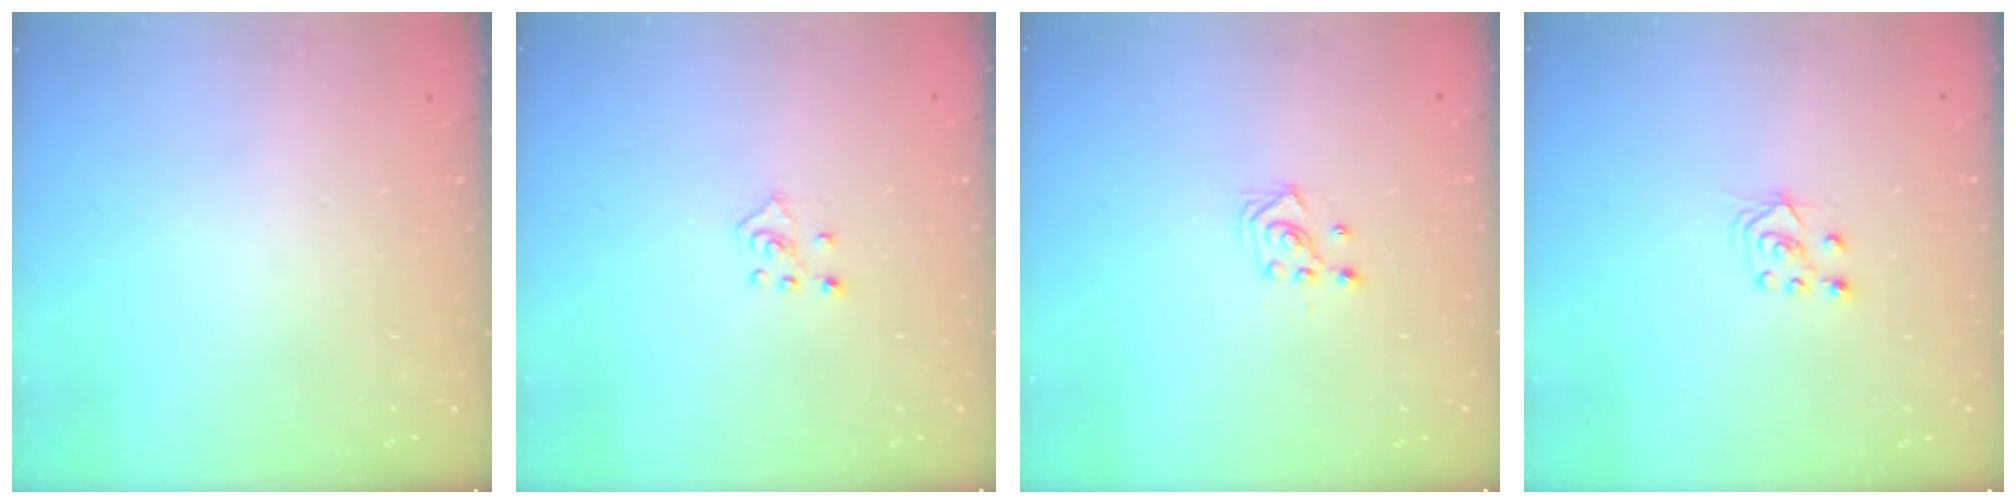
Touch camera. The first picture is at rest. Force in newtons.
{"total": 2.3, "press": 2.3, "slide": 0.5}
{"total": 2.9, "press": 2.7, "slide": 1.0}
{"total": 4.3, "press": 4.3, "slide": 0.6}